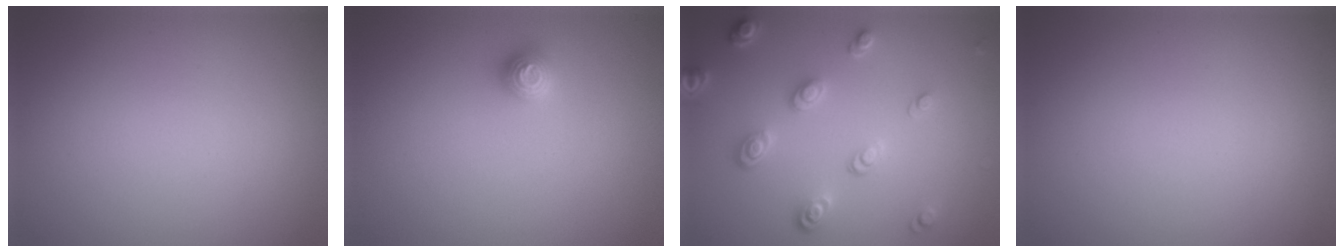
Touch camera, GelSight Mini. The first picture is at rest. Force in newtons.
{"total": 1.1, "press": 1.1, "slide": 0.2}
{"total": 3.7, "press": 2.9, "slide": 2.3}
{"total": 0.0}